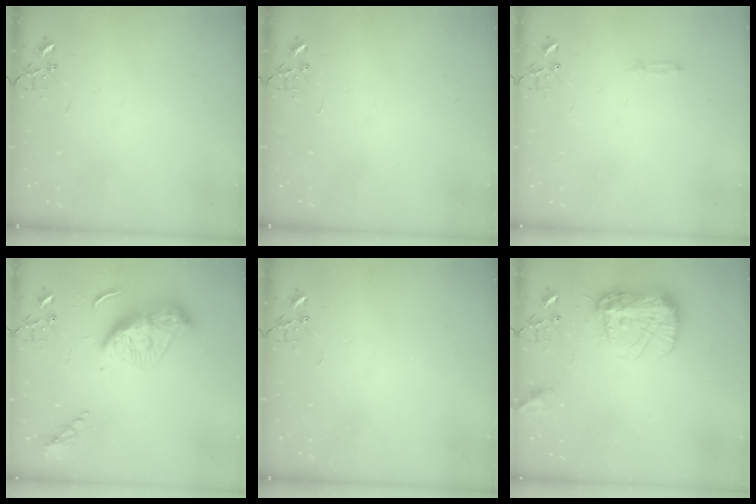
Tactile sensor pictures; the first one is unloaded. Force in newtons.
{"total": 0.0}
{"total": 2.8, "press": 2.8, "slide": 0.4}
{"total": 12.1, "press": 12.1, "slide": 0.6}
{"total": 0.0}
{"total": 15.5, "press": 15.4, "slide": 1.4}